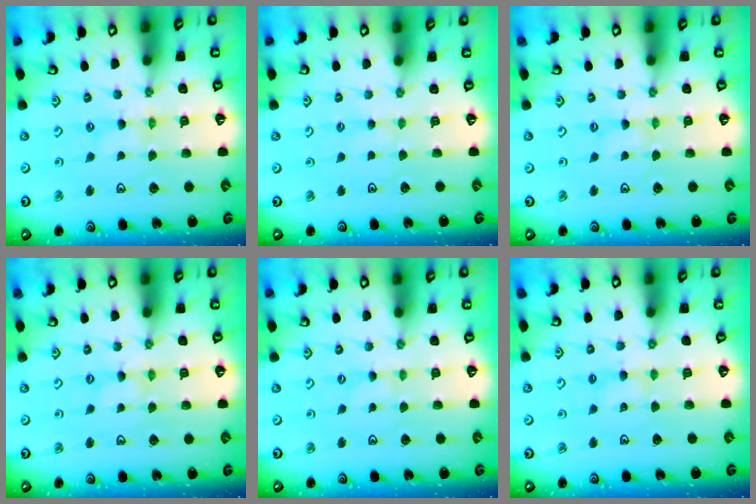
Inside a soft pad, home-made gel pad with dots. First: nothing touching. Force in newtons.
{"total": 2.3, "press": 2.3, "slide": 0.3}
{"total": 0.0}
{"total": 0.0}
{"total": 0.0}
{"total": 2.3, "press": 2.3, "slide": 0.4}